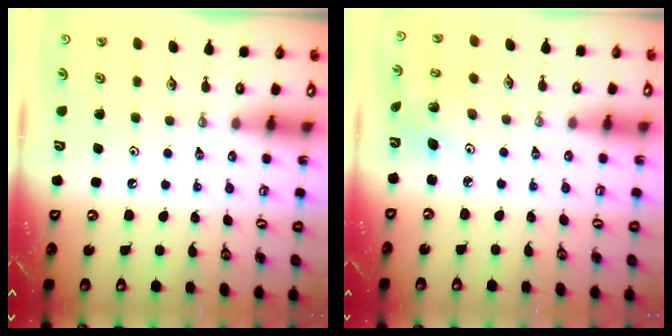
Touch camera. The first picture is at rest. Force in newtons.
{"total": 2.7, "press": 2.7, "slide": 0.1}